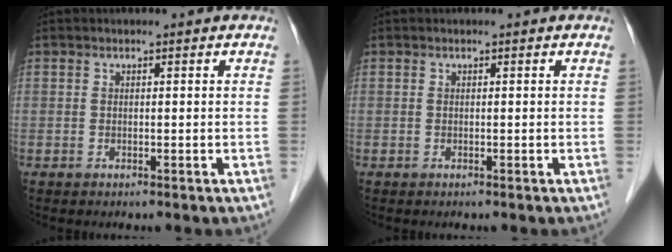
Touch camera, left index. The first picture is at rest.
{"total": 0.0}